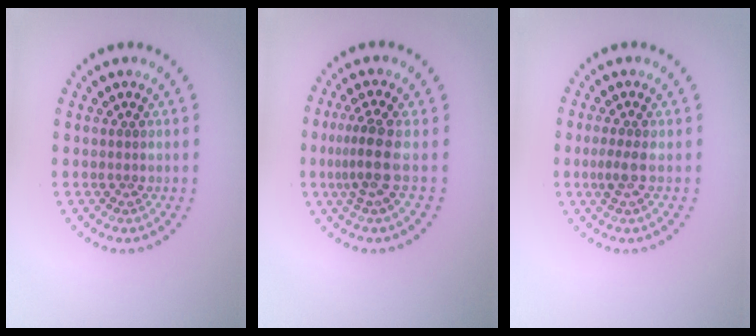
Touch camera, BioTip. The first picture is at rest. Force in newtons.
{"total": 2.9, "press": 2.1, "slide": 1.9}
{"total": 1.3, "press": 1.3, "slide": 0.5}